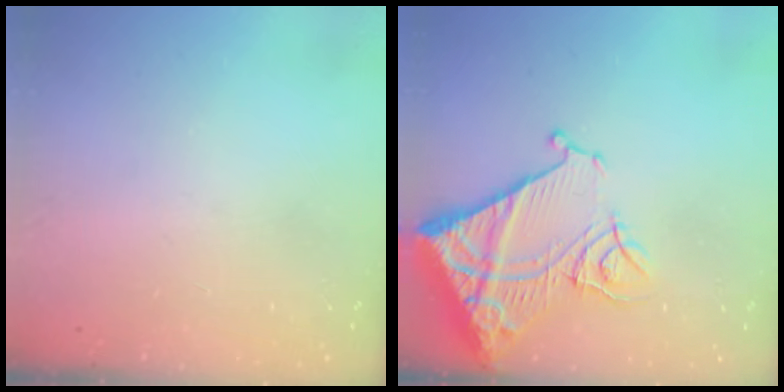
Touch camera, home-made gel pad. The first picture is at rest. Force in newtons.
{"total": 18.4, "press": 18.3, "slide": 2.2}